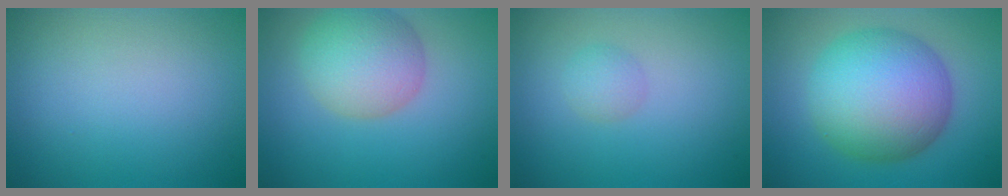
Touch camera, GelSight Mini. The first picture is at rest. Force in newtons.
{"total": 6.2, "press": 6.2, "slide": 0.3}
{"total": 1.4, "press": 1.4, "slide": 0.1}
{"total": 11.3, "press": 11.3, "slide": 0.4}